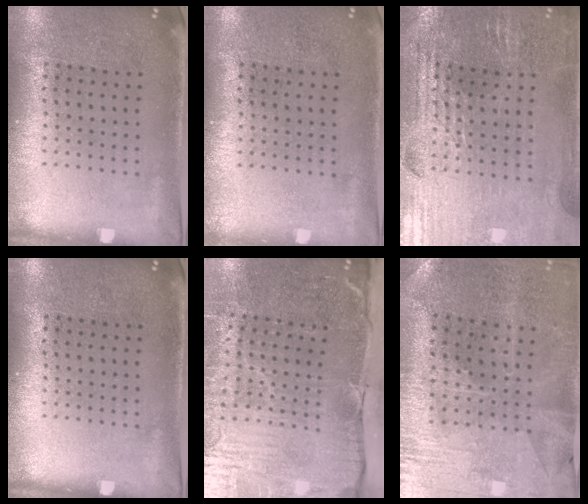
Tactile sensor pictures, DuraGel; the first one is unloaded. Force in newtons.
{"total": 0.0}
{"total": 2.9, "press": 2.8, "slide": 0.5}
{"total": 0.0}
{"total": 5.1, "press": 4.3, "slide": 2.7}
{"total": 1.0, "press": 1.0, "slide": 0.3}